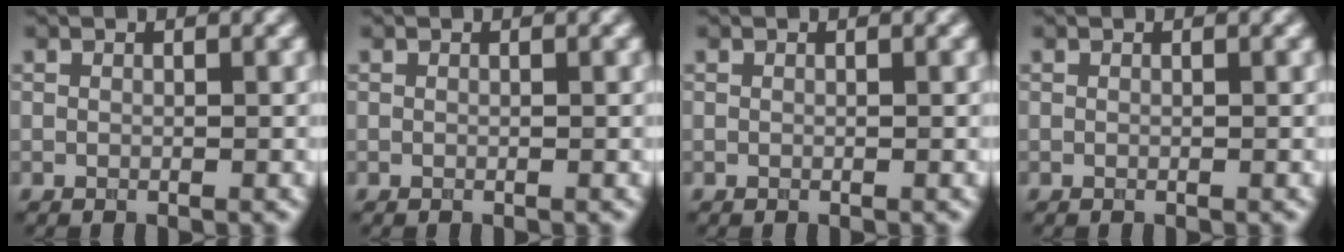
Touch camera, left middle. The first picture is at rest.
{"total": 0.0}
{"total": 0.0}
{"total": 0.0}